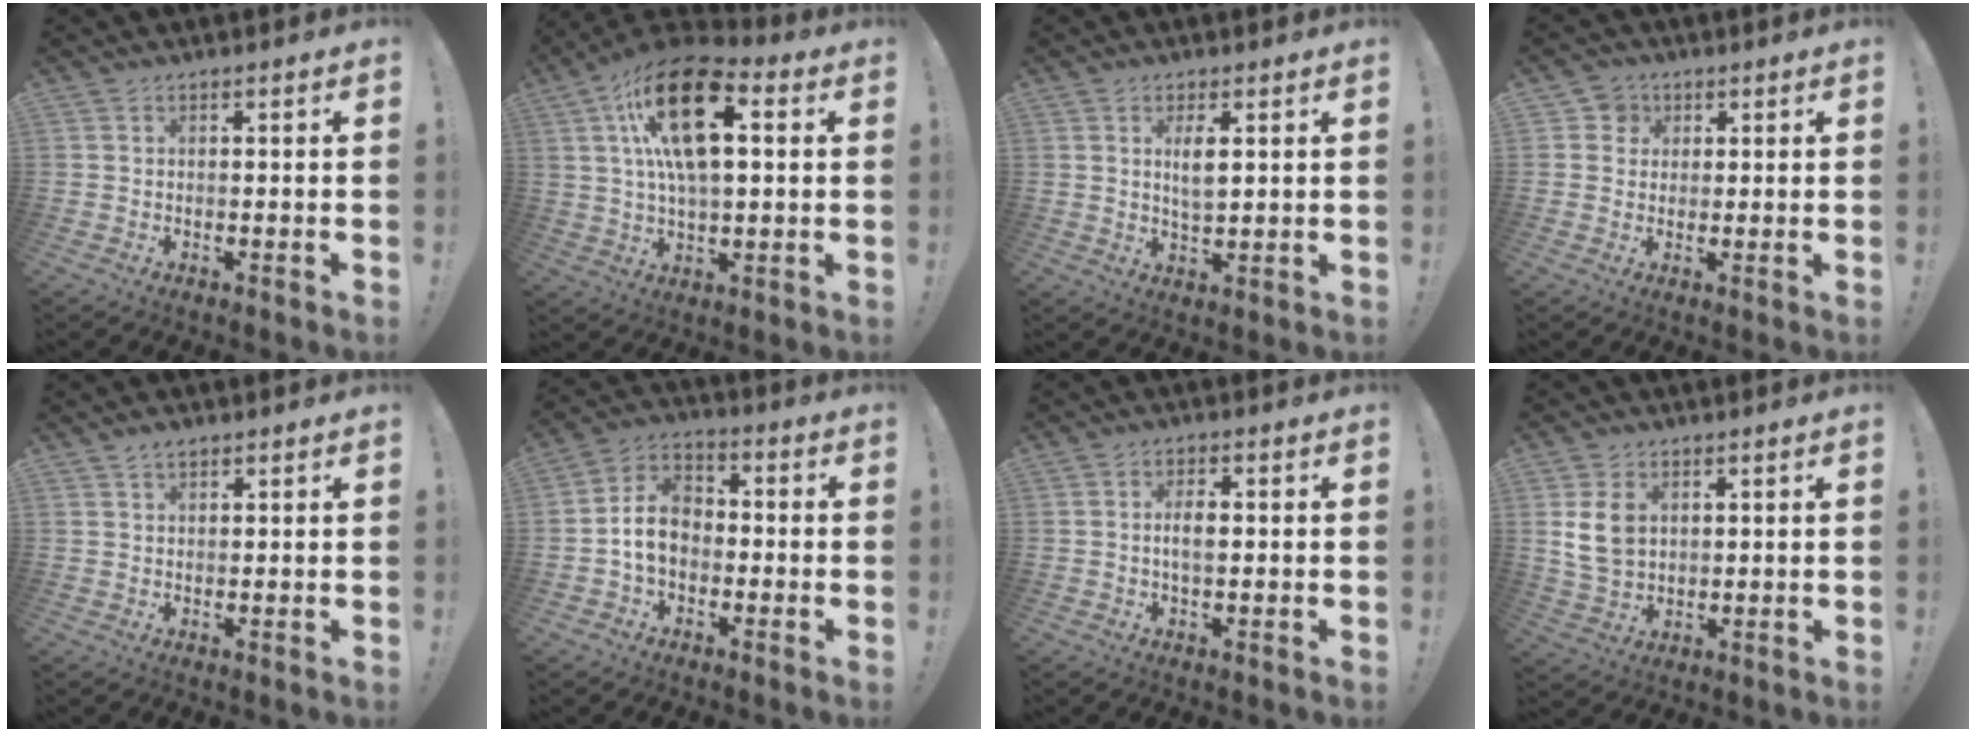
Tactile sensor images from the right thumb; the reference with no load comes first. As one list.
[{"total": 20.4, "force": [6.1, 9.9, 16.8], "torque": [-0.294, 0.000, 0.096]}, {"total": 4.6, "force": [1.7, 2.1, 3.8], "torque": [-0.058, -0.010, 0.026]}, {"total": 4.1, "force": [1.4, 3.7, 0.9], "torque": [-0.017, 0.000, 0.026]}, {"total": 2.4, "force": [1.8, 1.1, 1.1], "torque": [-0.014, -0.009, 0.032]}, {"total": 9.8, "force": [-1.4, 7.4, 6.3], "torque": [-0.113, 0.016, -0.021]}, {"total": 4.0, "force": [0.1, 1.7, 3.6], "torque": [-0.058, 0.000, -0.006]}, {"total": 8.6, "force": [2.3, 6.4, 5.2], "torque": [-0.100, 0.003, 0.048]}]